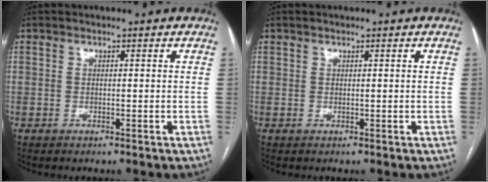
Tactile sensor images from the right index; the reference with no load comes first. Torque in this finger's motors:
{"motor_torque": [0.14, 0.11, -0.02, 0.00]}